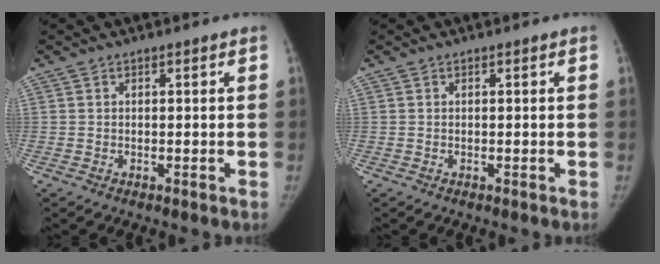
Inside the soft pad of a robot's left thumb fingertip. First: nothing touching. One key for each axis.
{"total": 0.0}